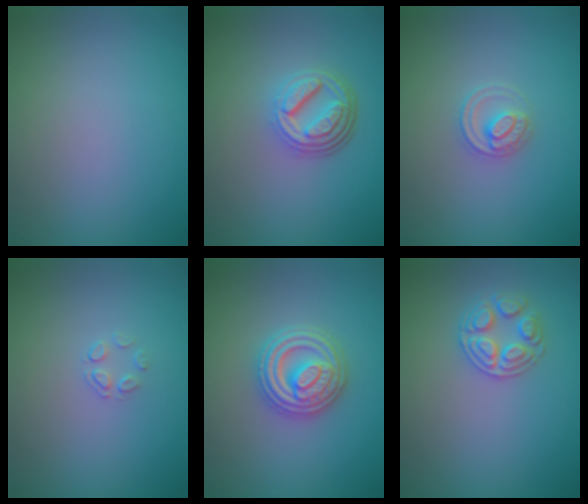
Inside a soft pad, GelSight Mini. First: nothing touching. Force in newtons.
{"total": 4.9, "press": 3.6, "slide": 3.4}
{"total": 2.2, "press": 2.2, "slide": 0.2}
{"total": 1.1, "press": 0.5, "slide": 1.0}
{"total": 4.9, "press": 4.9, "slide": 0.7}
{"total": 2.7, "press": 2.7, "slide": 0.3}